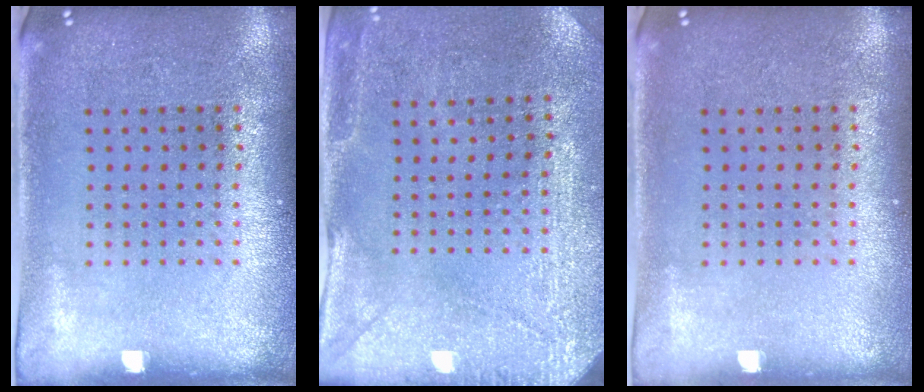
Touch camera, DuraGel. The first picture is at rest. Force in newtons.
{"total": 3.0, "press": 2.8, "slide": 1.0}
{"total": 0.0}